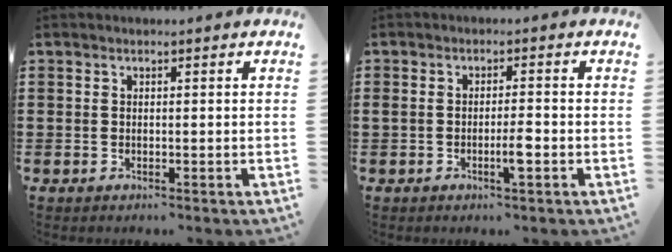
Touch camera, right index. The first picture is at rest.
{"total": 3.2, "force": [-1.2, 0.5, 3.0], "torque": [-0.052, 0.002, -0.021]}